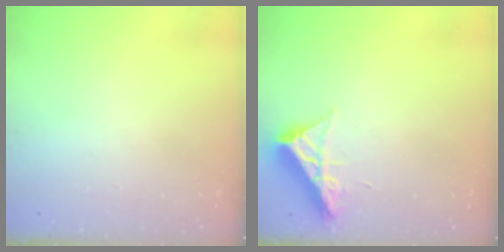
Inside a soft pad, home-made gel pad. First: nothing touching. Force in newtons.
{"total": 8.9, "press": 8.9, "slide": 0.3}